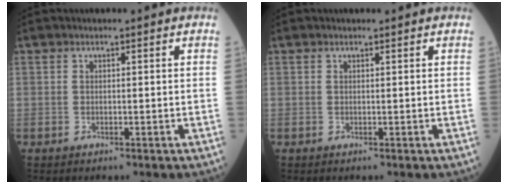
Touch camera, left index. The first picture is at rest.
{"total": 0.0}